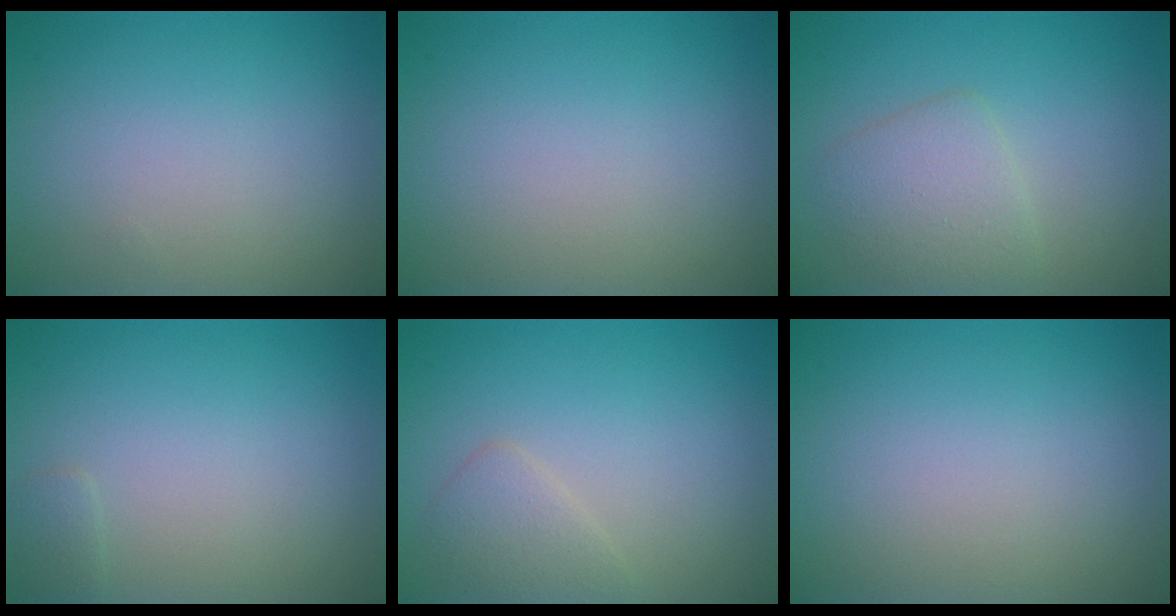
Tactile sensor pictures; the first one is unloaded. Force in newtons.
{"total": 0.0}
{"total": 3.0, "press": 3.0, "slide": 0.1}
{"total": 0.8, "press": 0.8, "slide": 0.1}
{"total": 1.9, "press": 1.9, "slide": 0.0}
{"total": 0.0}